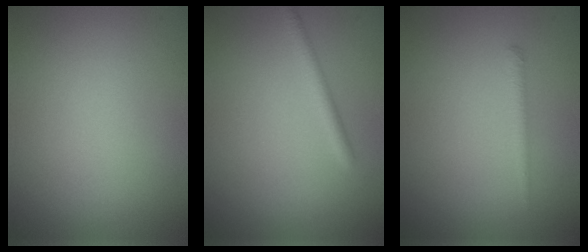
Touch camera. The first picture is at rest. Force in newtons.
{"total": 1.6, "press": 1.6, "slide": 0.1}
{"total": 0.9, "press": 0.9, "slide": 0.1}